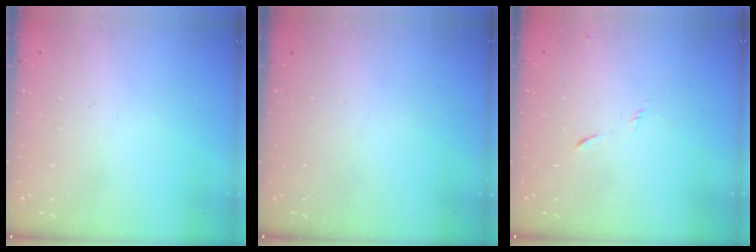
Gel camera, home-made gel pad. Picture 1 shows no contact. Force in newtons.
{"total": 0.0}
{"total": 5.9, "press": 5.9, "slide": 0.6}